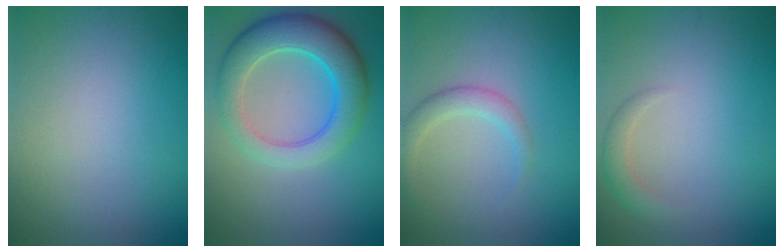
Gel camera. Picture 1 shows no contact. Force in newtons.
{"total": 7.0, "press": 7.0, "slide": 0.3}
{"total": 2.4, "press": 2.4, "slide": 0.2}
{"total": 1.5, "press": 1.5, "slide": 0.2}